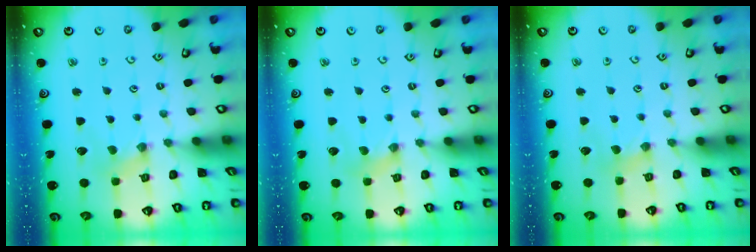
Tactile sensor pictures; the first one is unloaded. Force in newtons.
{"total": 1.0, "press": 1.0, "slide": 0.2}
{"total": 1.5, "press": 1.5, "slide": 0.2}